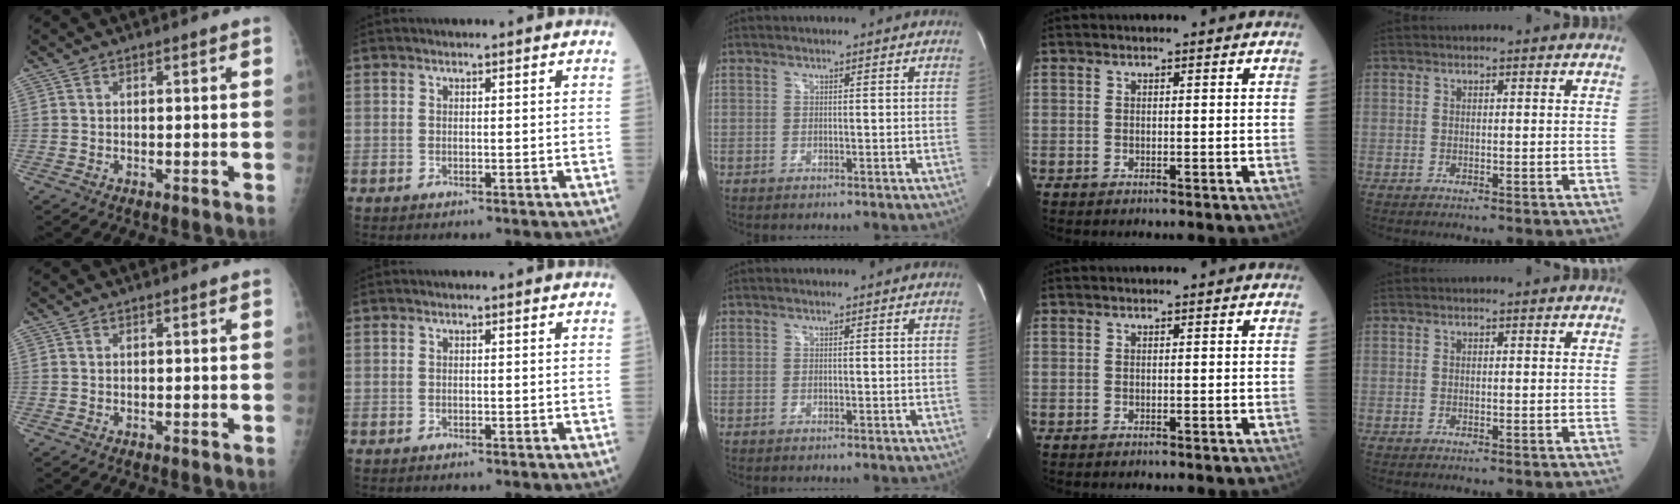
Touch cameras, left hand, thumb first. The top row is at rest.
{}